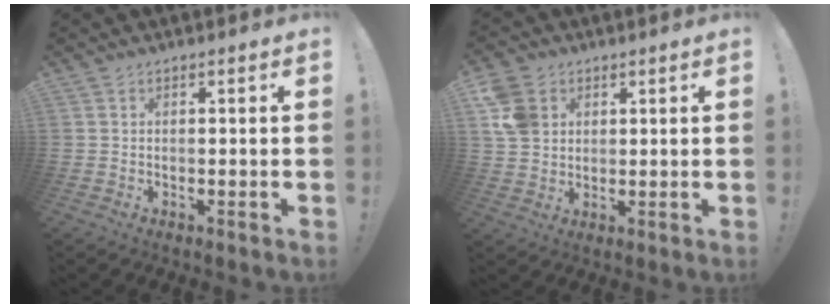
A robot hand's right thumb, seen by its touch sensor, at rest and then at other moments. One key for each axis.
{"total": 8.6, "fx": 3.1, "fy": 7.0, "fz": 3.9, "tx": -0.076, "ty": -0.004, "tz": 0.064}